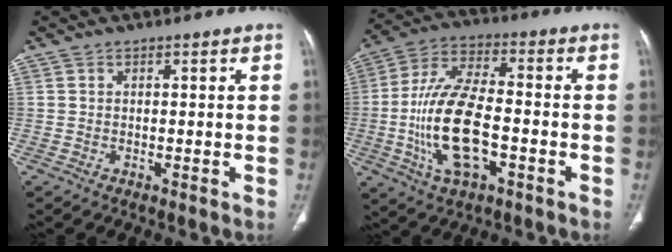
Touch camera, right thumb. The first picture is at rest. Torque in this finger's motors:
{"motor_torque": [4.02, 0.99, 2.14, -0.51, 0.74]}